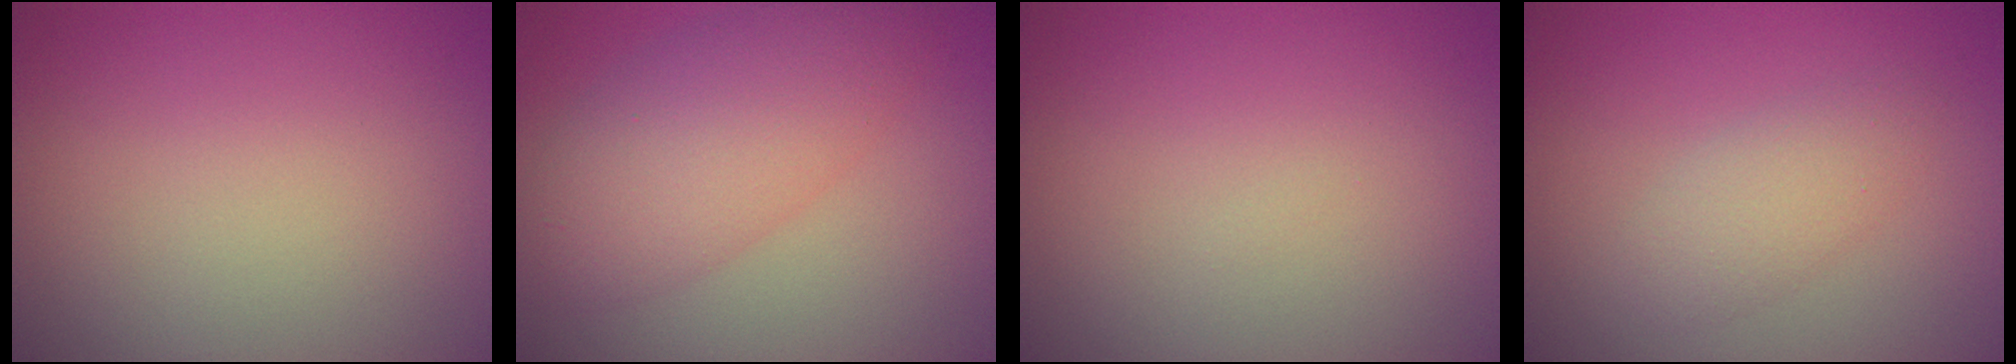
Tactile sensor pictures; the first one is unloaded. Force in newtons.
{"total": 5.9, "press": 5.9, "slide": 0.1}
{"total": 0.0}
{"total": 2.2, "press": 2.2, "slide": 0.1}